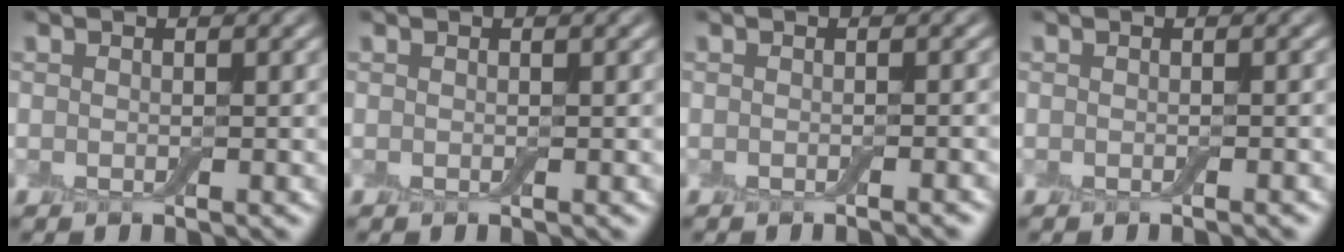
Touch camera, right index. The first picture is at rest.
{"total": 0.0}
{"total": 0.9, "force": [-0.6, 0.2, 0.7], "torque": [-0.005, 0.002, -0.011]}
{"total": 0.6, "force": [-0.4, 0.0, 0.5], "torque": [-0.004, 0.001, -0.006]}